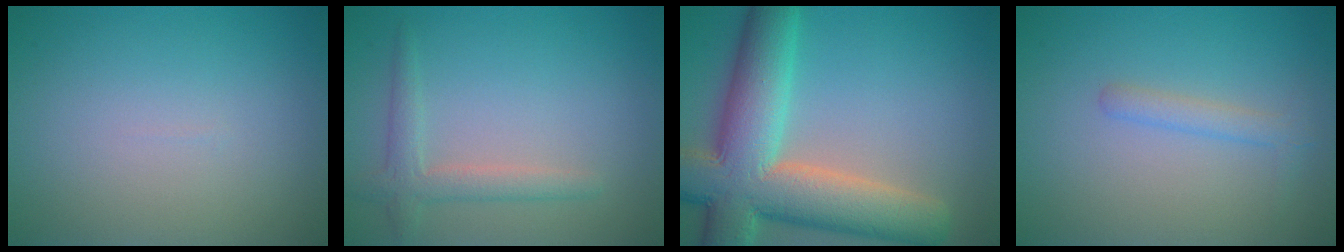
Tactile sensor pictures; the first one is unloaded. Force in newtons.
{"total": 2.5, "press": 2.5, "slide": 0.3}
{"total": 12.2, "press": 12.1, "slide": 1.1}
{"total": 1.6, "press": 1.6, "slide": 0.1}